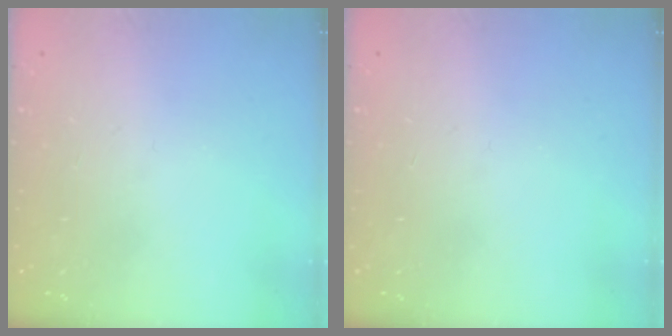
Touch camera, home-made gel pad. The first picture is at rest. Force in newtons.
{"total": 0.0}